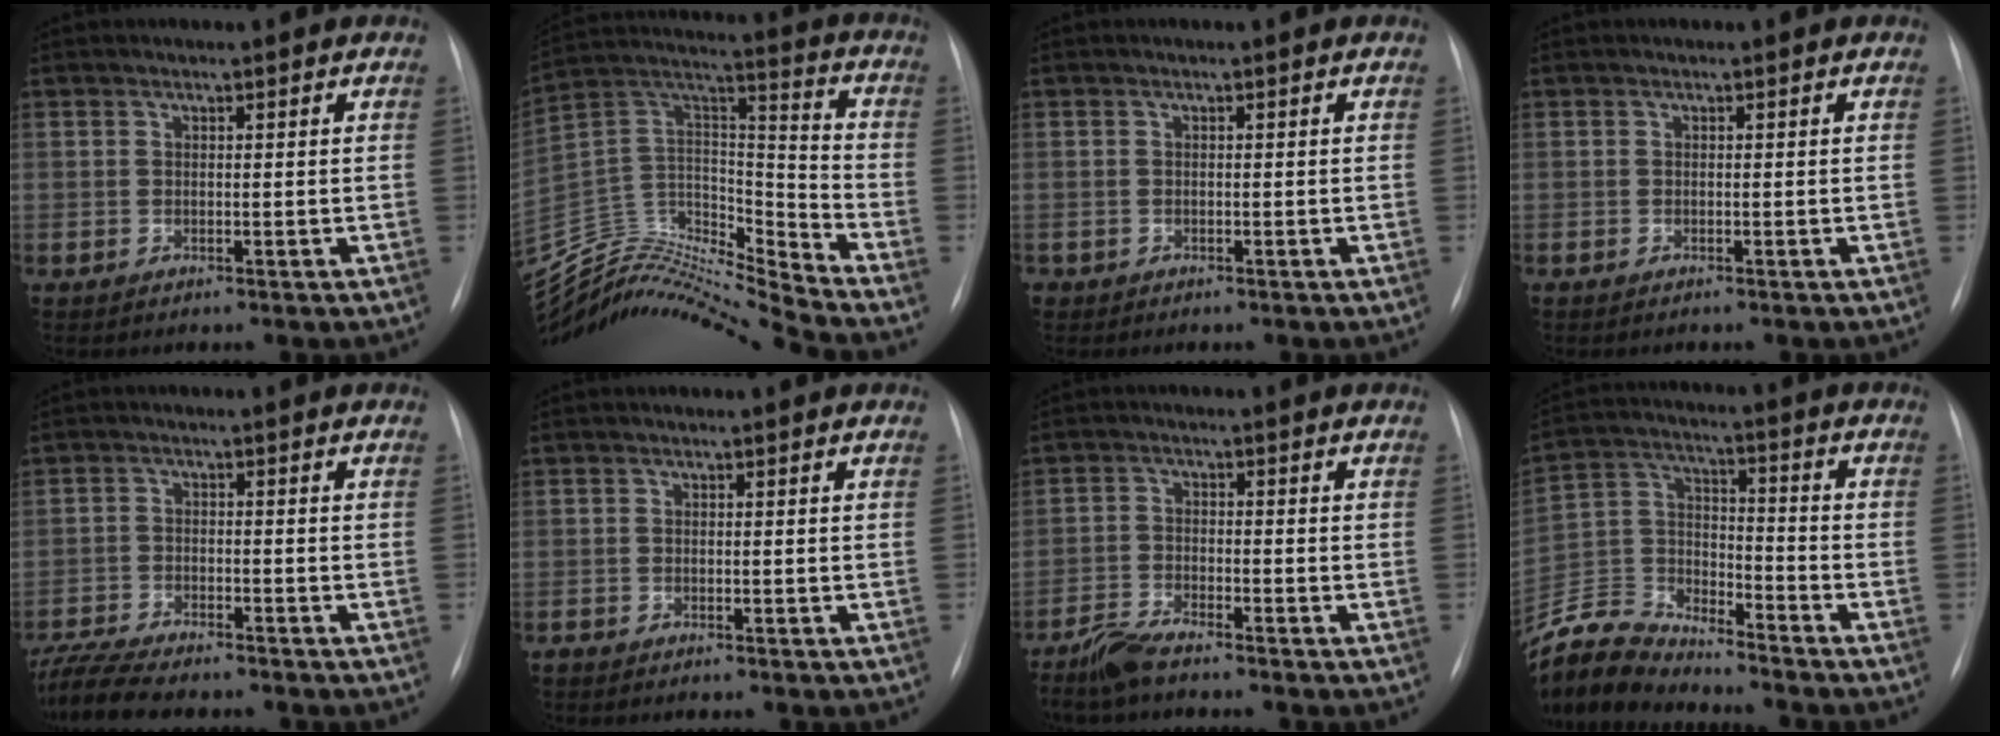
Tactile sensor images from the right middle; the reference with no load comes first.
{"total": 23.8, "force": [-23.0, 0.4, 6.3], "torque": [-0.132, 0.028, -0.395]}
{"total": 0.5, "force": [-0.3, 0.4, 0.0], "torque": [-0.003, 0.003, -0.006]}
{"total": 0.0}
{"total": 11.1, "force": [-9.8, 1.8, 4.8], "torque": [-0.089, -0.012, -0.159]}
{"total": 1.0, "force": [-0.9, 0.3, 0.3], "torque": [-0.005, -0.001, -0.013]}
{"total": 4.7, "force": [-4.3, 0.2, 1.8], "torque": [-0.044, -0.018, -0.088]}
{"total": 11.9, "force": [-11.6, 1.7, 1.9], "torque": [-0.043, 0.017, -0.229]}